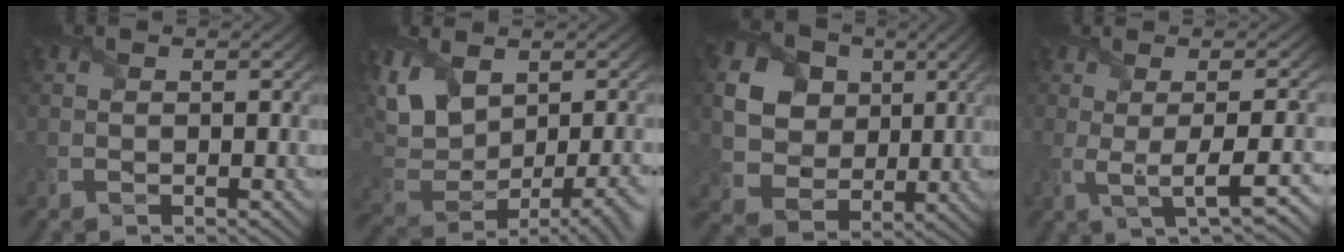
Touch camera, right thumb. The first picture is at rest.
{"total": 11.5, "force": [2.2, 6.3, 9.3], "torque": [-0.198, -0.008, 0.047]}
{"total": 13.1, "force": [3.9, 11.2, 5.7], "torque": [-0.202, 0.012, 0.101]}
{"total": 5.5, "force": [-0.7, 1.1, 5.3], "torque": [-0.086, 0.006, -0.012]}